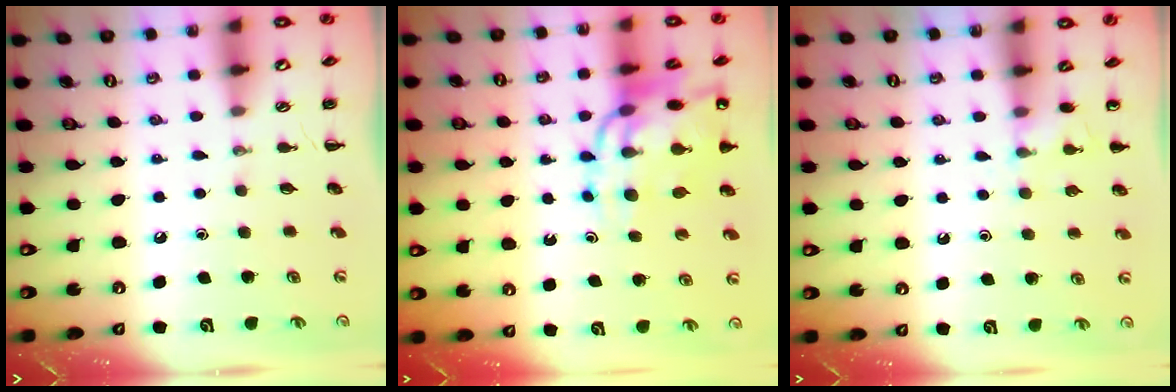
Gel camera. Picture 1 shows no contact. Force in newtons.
{"total": 14.9, "press": 14.3, "slide": 4.1}
{"total": 5.8, "press": 5.5, "slide": 1.9}